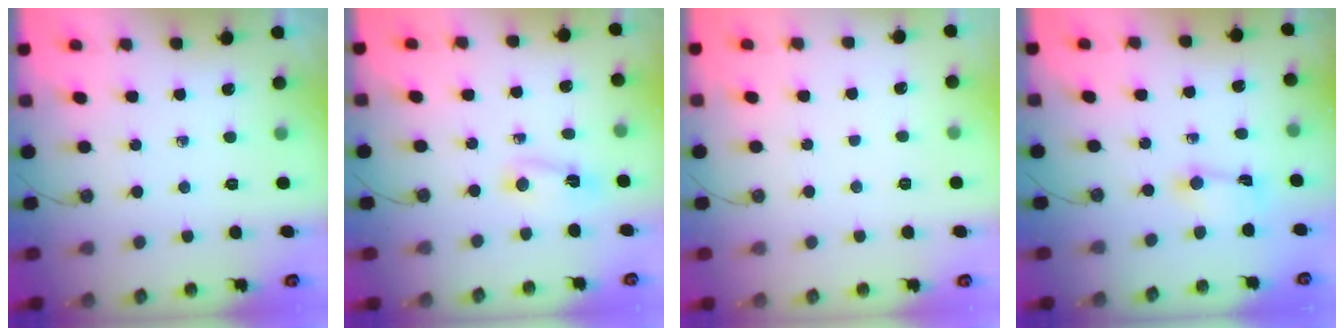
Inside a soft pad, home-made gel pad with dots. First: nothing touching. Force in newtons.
{"total": 2.4, "press": 2.4, "slide": 0.6}
{"total": 4.9, "press": 2.9, "slide": 4.0}
{"total": 2.1, "press": 2.0, "slide": 0.6}